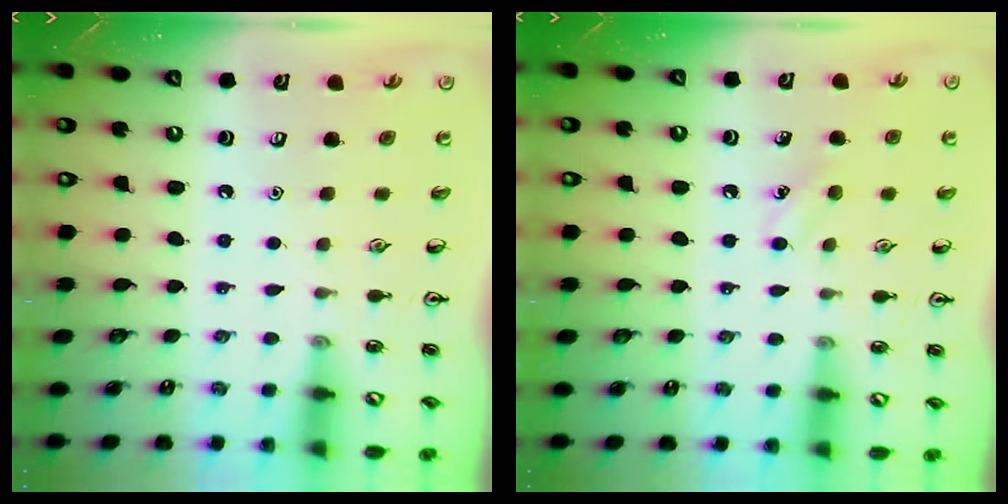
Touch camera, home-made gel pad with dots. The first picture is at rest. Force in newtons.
{"total": 4.9, "press": 4.7, "slide": 1.4}